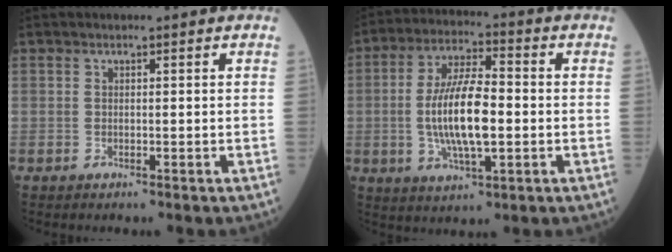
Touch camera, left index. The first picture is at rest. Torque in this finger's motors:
{"motor_torque": [2.06, 0.08, 0.93, 0.21]}